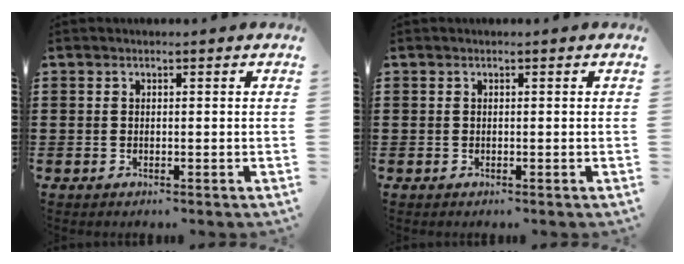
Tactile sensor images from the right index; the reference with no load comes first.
{"total": 0.0}